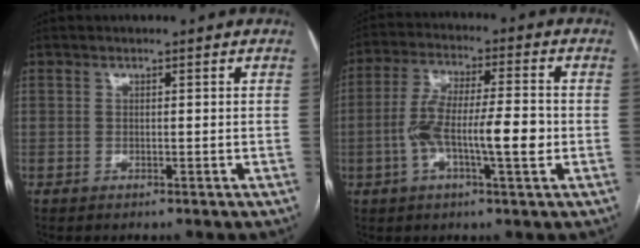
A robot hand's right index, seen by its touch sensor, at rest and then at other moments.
{"total": 11.3, "force": [-2.2, 1.9, 10.9], "torque": [-0.203, 0.012, -0.041]}